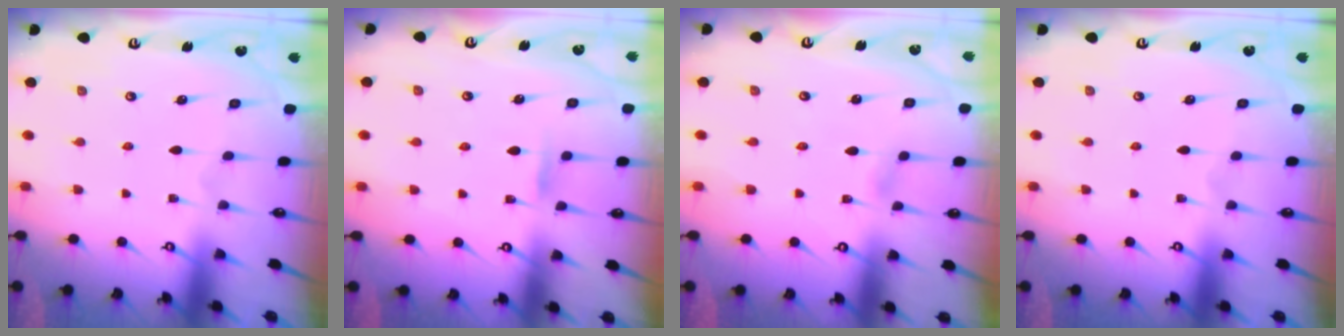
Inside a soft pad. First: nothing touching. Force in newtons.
{"total": 4.6, "press": 4.6, "slide": 0.5}
{"total": 2.6, "press": 2.6, "slide": 0.4}
{"total": 0.0}